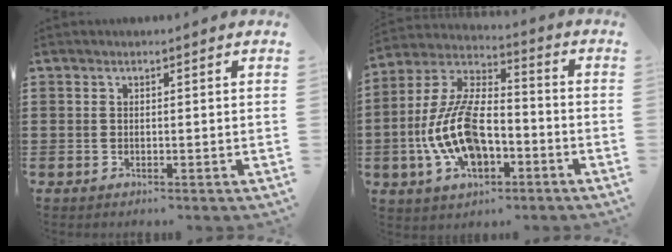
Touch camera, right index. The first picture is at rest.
{"total": 13.5, "force": [-3.9, 6.8, 10.9], "torque": [-0.260, -0.002, -0.078]}